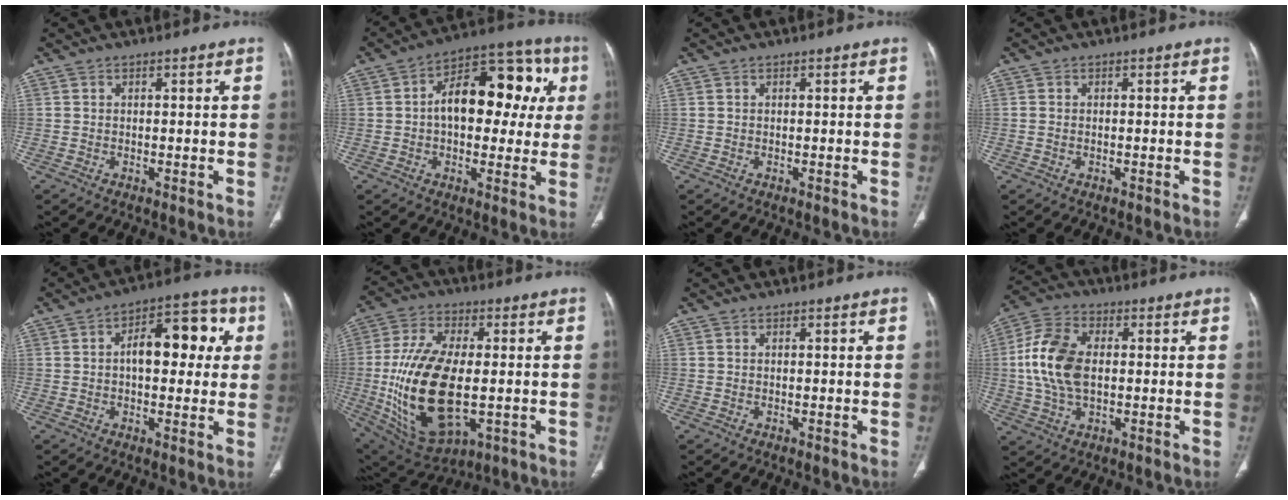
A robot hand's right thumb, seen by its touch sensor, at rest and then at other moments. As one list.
[{"total": 18.1, "force": [2.7, 10.7, 14.4], "torque": [-0.154, 0.037, 0.031]}, {"total": 0.0}, {"total": 0.5, "force": [-0.2, 0.3, 0.4], "torque": [-0.015, 0.001, -0.002]}, {"total": 13.0, "force": [2.1, 7.0, 10.7], "torque": [-0.113, 0.030, 0.023]}, {"total": 22.0, "force": [-2.3, 11.2, 18.8], "torque": [-0.374, -0.010, -0.020]}, {"total": 0.0}, {"total": 12.5, "force": [0.6, 7.6, 9.9], "torque": [-0.203, 0.015, 0.009]}]